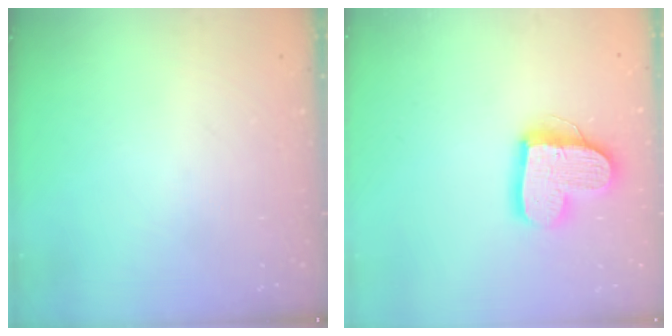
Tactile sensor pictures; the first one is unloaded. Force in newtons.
{"total": 16.0, "press": 16.0, "slide": 1.5}